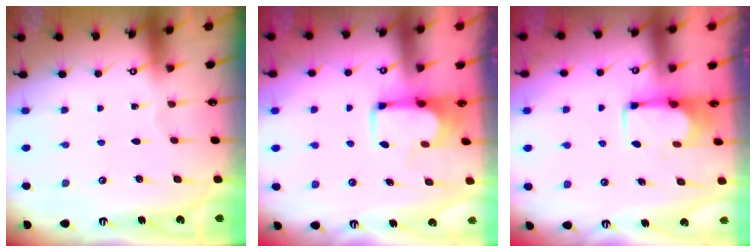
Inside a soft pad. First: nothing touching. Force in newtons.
{"total": 3.7, "press": 3.7, "slide": 0.4}
{"total": 1.7, "press": 1.6, "slide": 0.5}